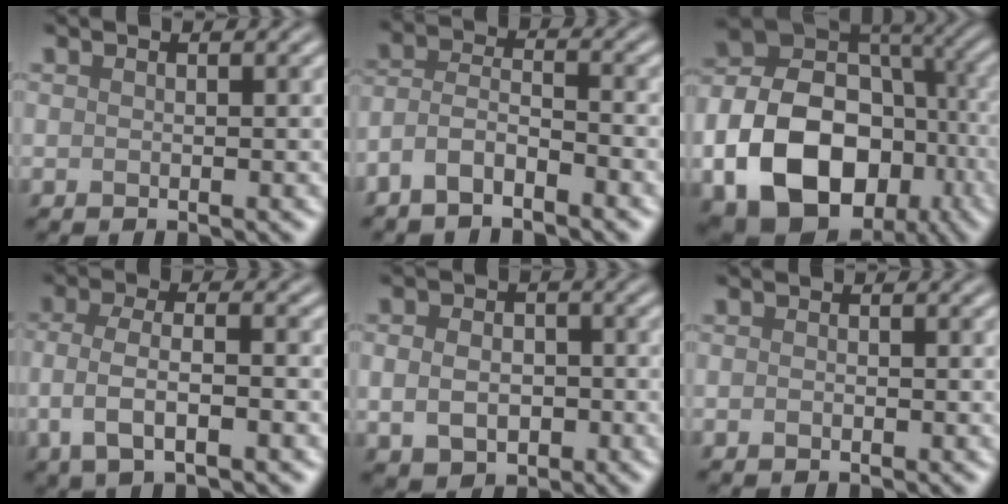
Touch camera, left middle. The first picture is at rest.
{"total": 3.5, "force": [-2.5, 1.2, 2.1], "torque": [-0.044, 0.006, -0.057]}
{"total": 15.1, "force": [-4.5, 11.1, 9.1], "torque": [-0.187, -0.020, -0.079]}
{"total": 4.8, "force": [-1.6, 1.7, 4.2], "torque": [-0.088, -0.002, -0.031]}
{"total": 4.8, "force": [-0.7, 3.8, 2.8], "torque": [-0.042, -0.005, -0.017]}
{"total": 0.6, "force": [-0.3, 0.4, 0.4], "torque": [-0.006, -0.002, -0.007]}